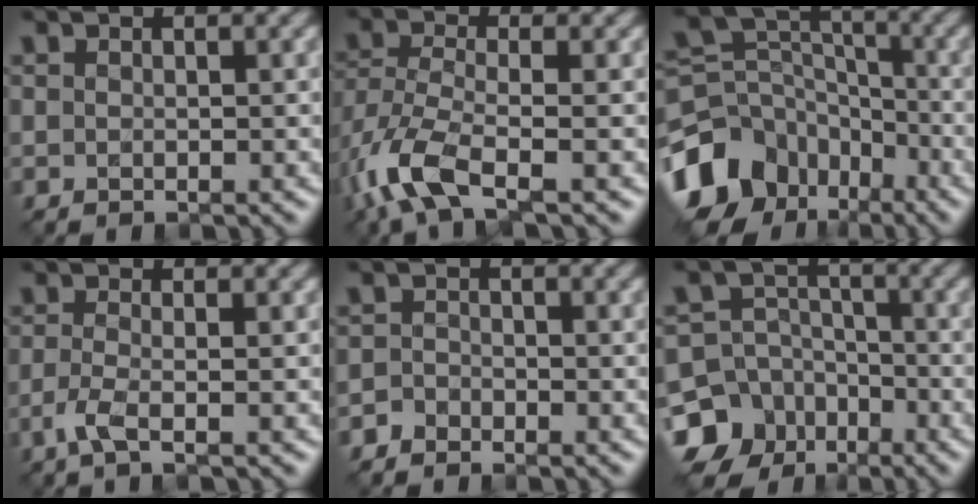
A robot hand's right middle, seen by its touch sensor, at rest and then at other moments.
{"total": 6.6, "force": [-3.4, 2.5, 5.1], "torque": [-0.132, -0.012, -0.080]}
{"total": 13.1, "force": [-8.0, 9.2, 4.9], "torque": [-0.128, -0.003, -0.129]}
{"total": 2.3, "force": [-1.1, 0.5, 1.9], "torque": [-0.044, -0.007, -0.032]}
{"total": 1.4, "force": [-1.1, 0.9, 0.0], "torque": [0.005, 0.005, -0.025]}
{"total": 11.7, "force": [-6.7, 9.1, 2.8], "torque": [-0.064, -0.038, -0.137]}